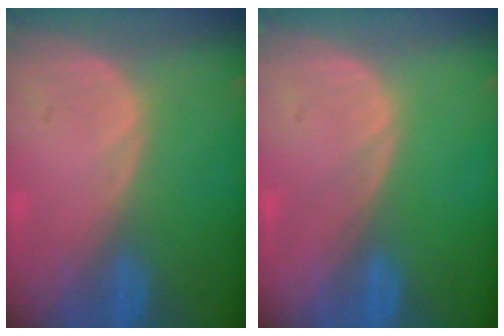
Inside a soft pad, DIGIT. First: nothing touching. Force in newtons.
{"total": 0.0}